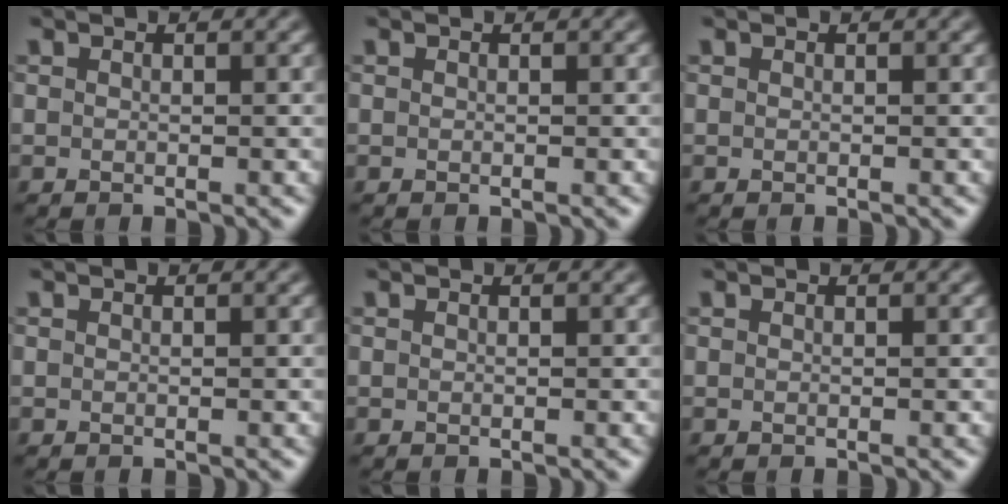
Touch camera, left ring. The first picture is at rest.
{"total": 0.0}
{"total": 0.0}
{"total": 0.0}
{"total": 0.0}
{"total": 0.0}